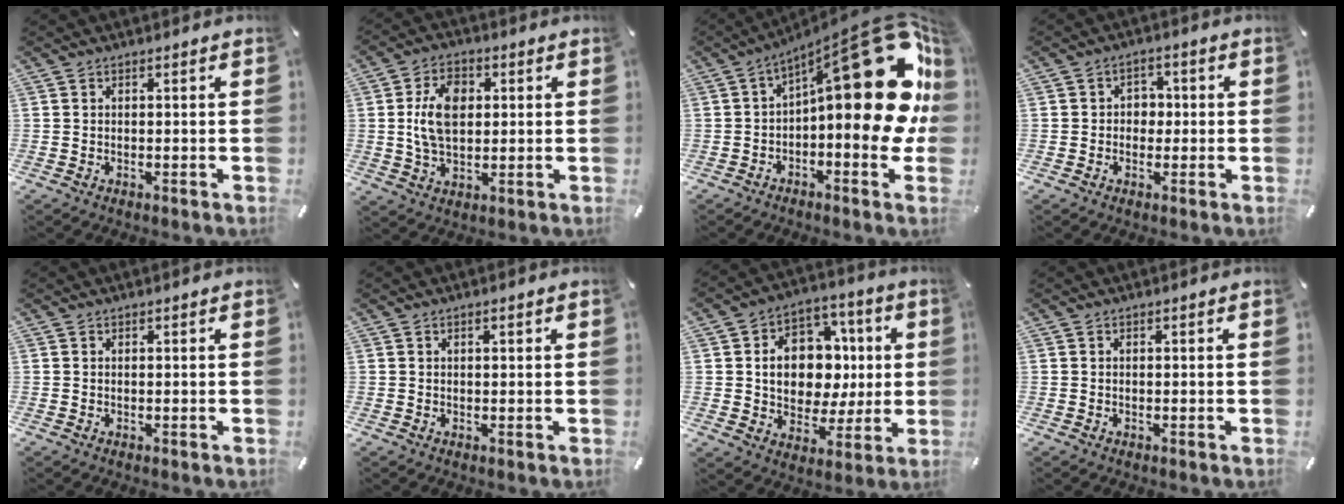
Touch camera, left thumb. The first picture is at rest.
{"total": 9.8, "force": [1.4, 6.7, 7.0], "torque": [-0.141, 0.008, 0.022]}
{"total": 30.9, "force": [7.4, 11.8, 27.6], "torque": [-0.344, -0.076, 0.145]}
{"total": 4.0, "force": [-0.7, 3.6, 1.6], "torque": [-0.019, 0.007, -0.019]}
{"total": 0.0}
{"total": 1.0, "force": [0.3, 0.3, 0.9], "torque": [-0.017, 0.003, 0.003]}
{"total": 13.8, "force": [0.8, 11.5, 7.6], "torque": [-0.113, -0.004, 0.023]}
{"total": 0.0}